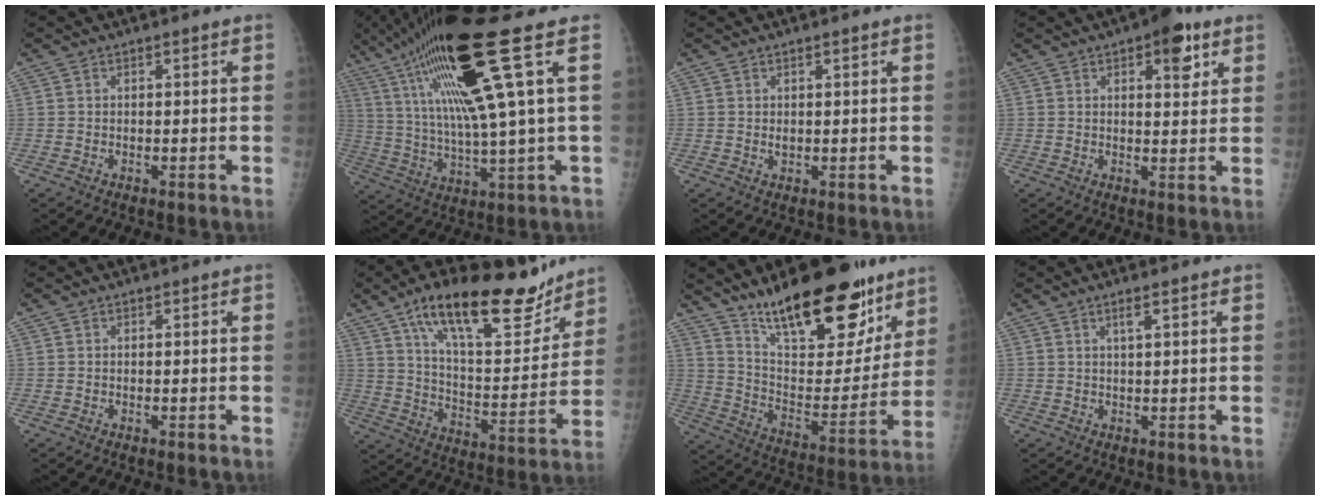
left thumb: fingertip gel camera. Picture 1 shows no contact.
{"total": 20.2, "force": [8.5, 0.9, 18.3], "torque": [-0.350, -0.009, 0.151]}
{"total": 1.5, "force": [0.7, 0.5, 1.2], "torque": [-0.017, -0.004, 0.014]}
{"total": 7.1, "force": [3.6, 3.0, 5.2], "torque": [-0.047, -0.013, 0.042]}
{"total": 0.0}
{"total": 22.0, "force": [15.4, 7.5, 13.8], "torque": [-0.178, -0.068, 0.256]}
{"total": 26.2, "force": [18.0, 9.8, 16.2], "torque": [-0.202, -0.082, 0.290]}
{"total": 1.9, "force": [1.0, 0.0, 1.6], "torque": [-0.034, -0.002, 0.020]}